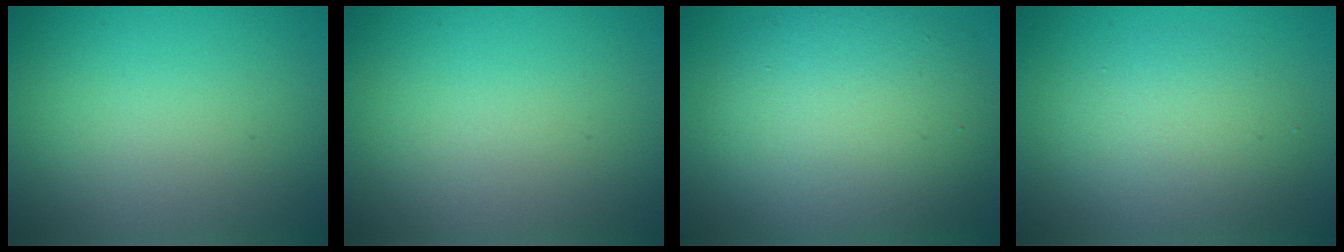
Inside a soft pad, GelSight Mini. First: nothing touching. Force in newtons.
{"total": 0.0}
{"total": 9.5, "press": 9.5, "slide": 0.4}
{"total": 4.2, "press": 4.2, "slide": 0.1}